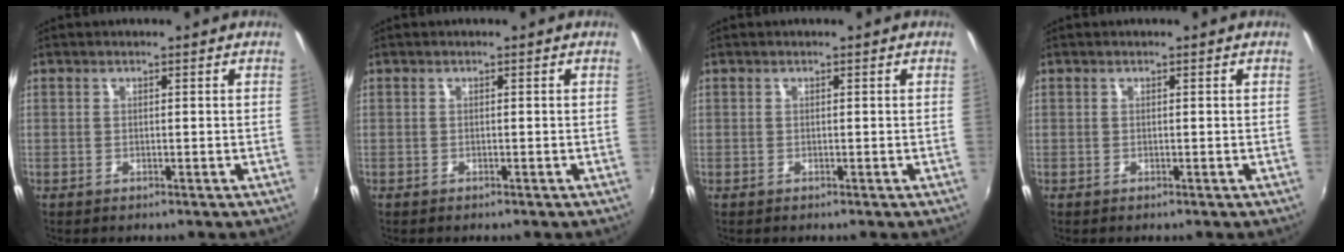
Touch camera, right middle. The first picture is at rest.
{"total": 0.0}
{"total": 0.0}
{"total": 0.0}